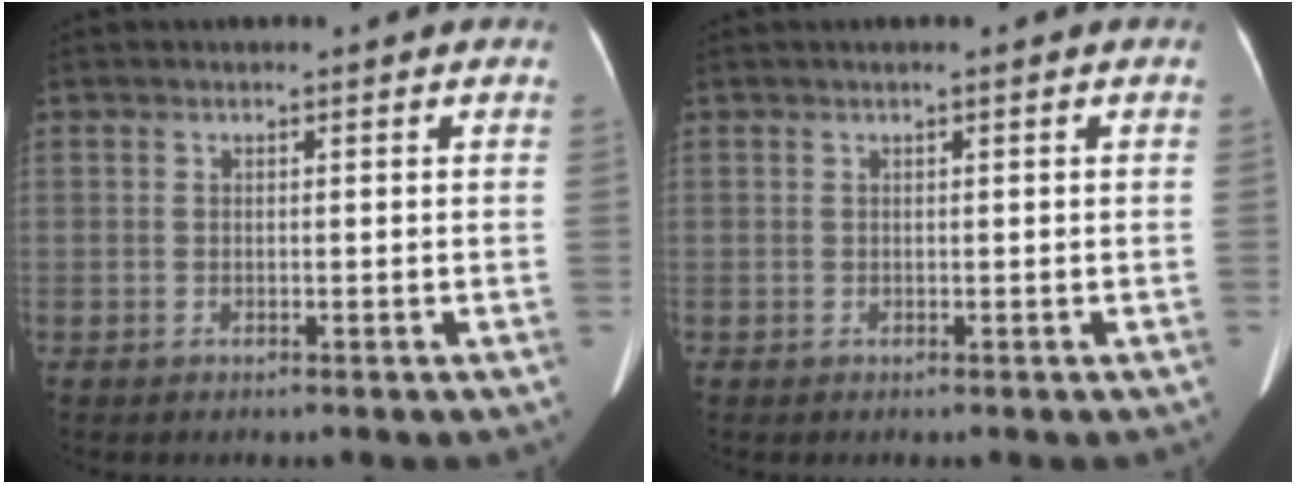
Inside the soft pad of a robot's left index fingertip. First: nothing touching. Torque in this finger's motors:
{"motor_torque": [0.02, 0.20, -0.59, -0.21]}